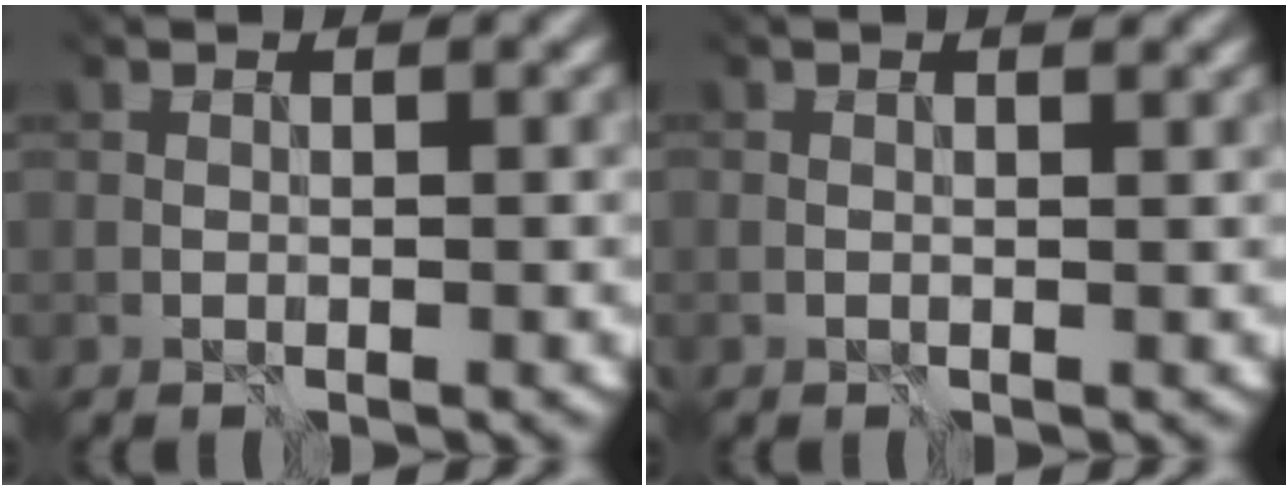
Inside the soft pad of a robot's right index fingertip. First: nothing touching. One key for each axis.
{"total": 0.6, "fx": 0.5, "fy": -0.1, "fz": 0.2, "tx": -0.001, "ty": 0.001, "tz": 0.003}